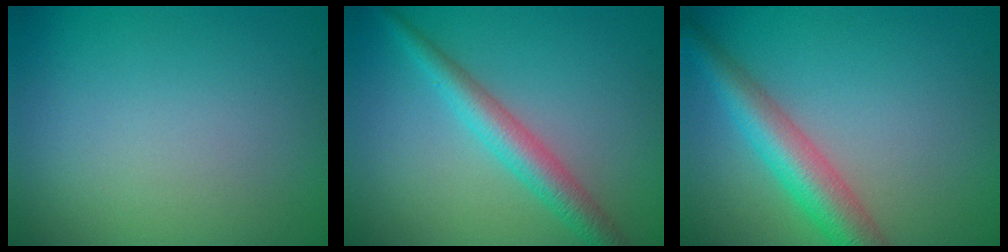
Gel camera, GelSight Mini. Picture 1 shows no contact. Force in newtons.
{"total": 3.6, "press": 3.6, "slide": 0.0}
{"total": 5.1, "press": 5.1, "slide": 0.1}